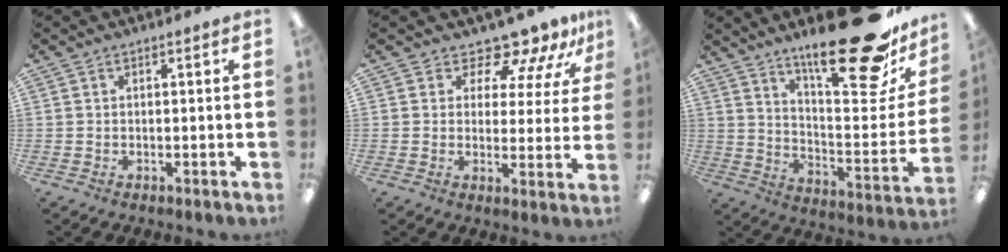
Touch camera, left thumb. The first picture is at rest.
{"total": 10.3, "force": [9.1, 3.5, 3.1], "torque": [-0.056, -0.075, 0.167]}
{"total": 26.5, "force": [19.2, 6.7, 17.0], "torque": [-0.238, -0.135, 0.306]}